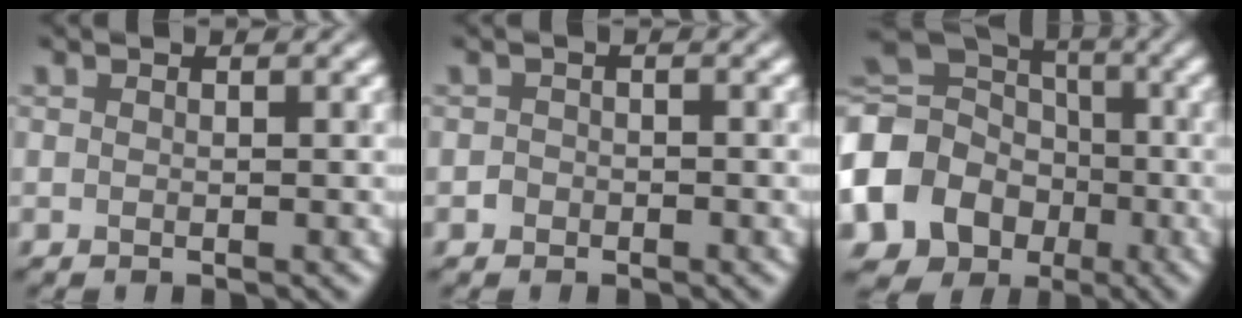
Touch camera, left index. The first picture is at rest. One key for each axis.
{"total": 0.9, "fx": -0.5, "fy": 0.7, "fz": 0.2, "tx": -0.001, "ty": 0.000, "tz": -0.011}
{"total": 14.5, "fx": -4.5, "fy": 12.5, "fz": 5.8, "tx": -0.146, "ty": -0.019, "tz": -0.104}